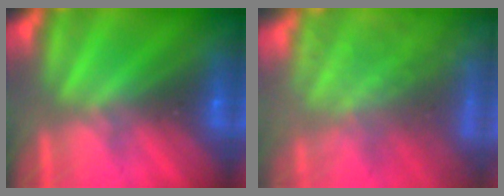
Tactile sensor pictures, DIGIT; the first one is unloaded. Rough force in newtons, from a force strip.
{"total": 7.8}